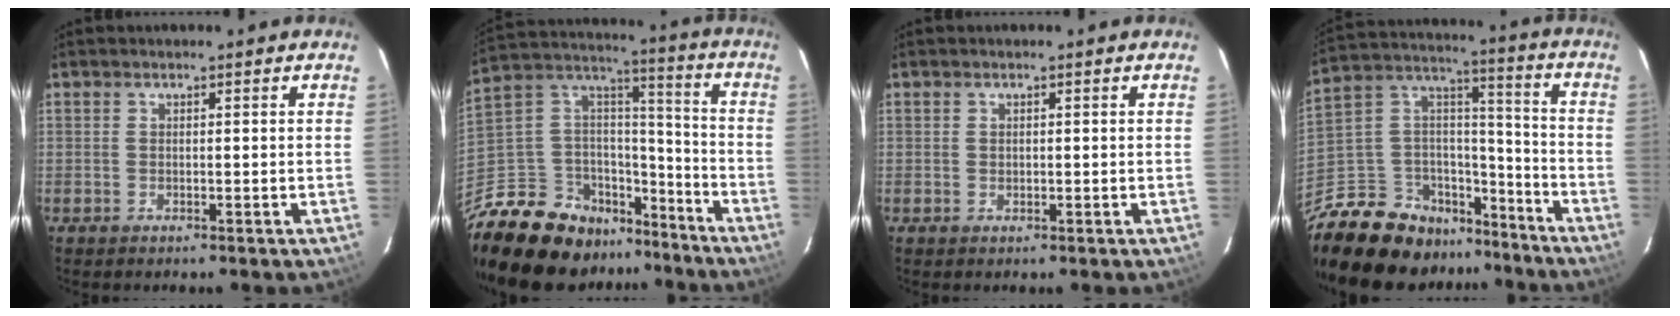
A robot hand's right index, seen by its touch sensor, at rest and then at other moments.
{"total": 23.0, "force": [-18.0, 11.5, 8.5], "torque": [-0.200, 0.057, -0.289]}
{"total": 0.6, "force": [0.1, 0.5, 0.2], "torque": [-0.001, 0.000, 0.003]}
{"total": 22.9, "force": [-18.1, 11.4, 8.0], "torque": [-0.190, 0.064, -0.288]}